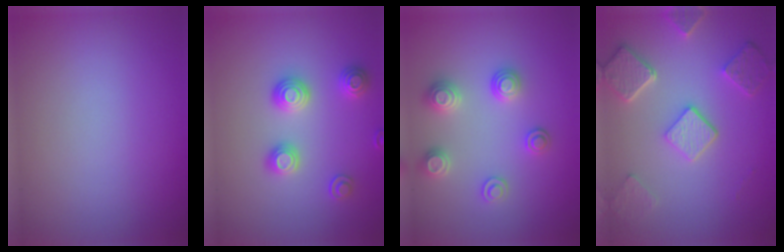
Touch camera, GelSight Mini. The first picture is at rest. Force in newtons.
{"total": 2.8, "press": 2.7, "slide": 0.8}
{"total": 2.9, "press": 2.9, "slide": 0.2}
{"total": 5.1, "press": 4.0, "slide": 3.2}